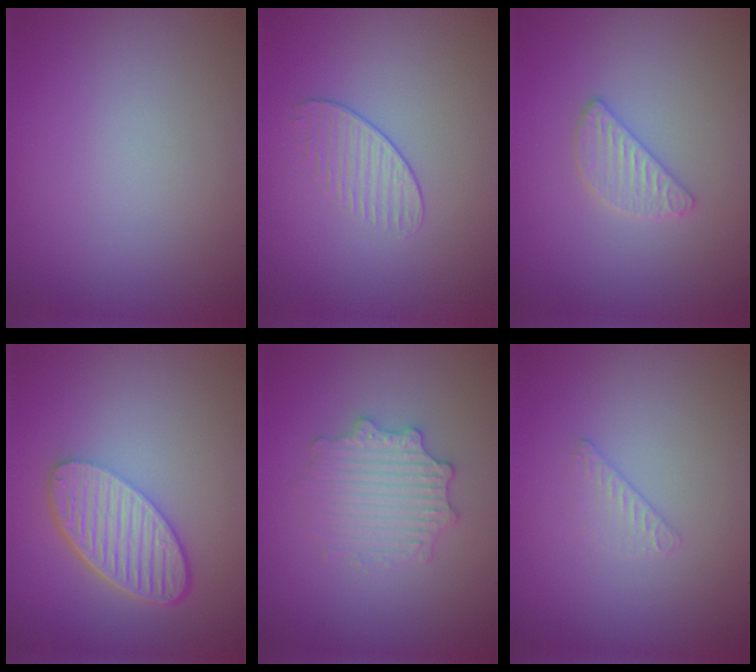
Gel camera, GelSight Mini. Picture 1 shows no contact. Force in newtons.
{"total": 1.3, "press": 0.7, "slide": 1.1}
{"total": 2.0, "press": 2.0, "slide": 0.2}
{"total": 5.8, "press": 4.3, "slide": 3.9}
{"total": 3.6, "press": 3.5, "slide": 0.6}
{"total": 0.6, "press": 0.3, "slide": 0.5}